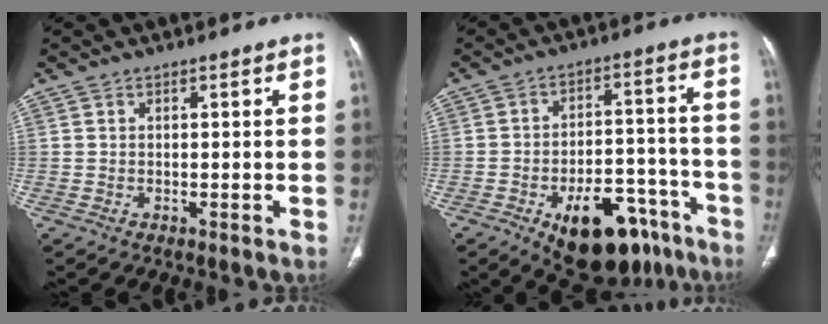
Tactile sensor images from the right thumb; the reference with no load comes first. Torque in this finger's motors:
{"motor_torque": [2.26, 1.16, 1.24, -0.85, 0.09]}